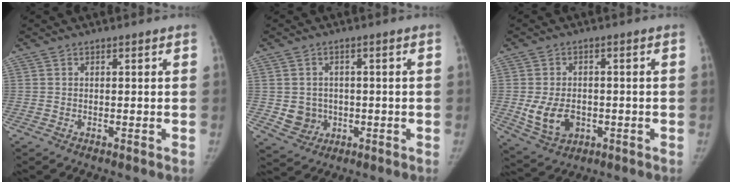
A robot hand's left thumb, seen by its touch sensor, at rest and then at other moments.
{"total": 5.3, "force": [-0.6, 4.9, 1.8], "torque": [-0.005, 0.006, 0.001]}
{"total": 8.4, "force": [-1.6, 6.0, 5.6], "torque": [-0.090, 0.002, -0.014]}